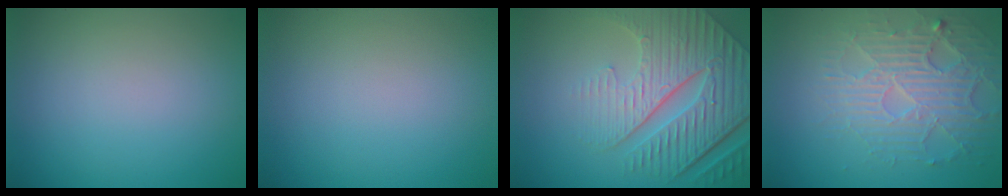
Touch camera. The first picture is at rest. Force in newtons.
{"total": 0.0}
{"total": 8.7, "press": 6.1, "slide": 6.1}
{"total": 4.6, "press": 4.1, "slide": 2.1}